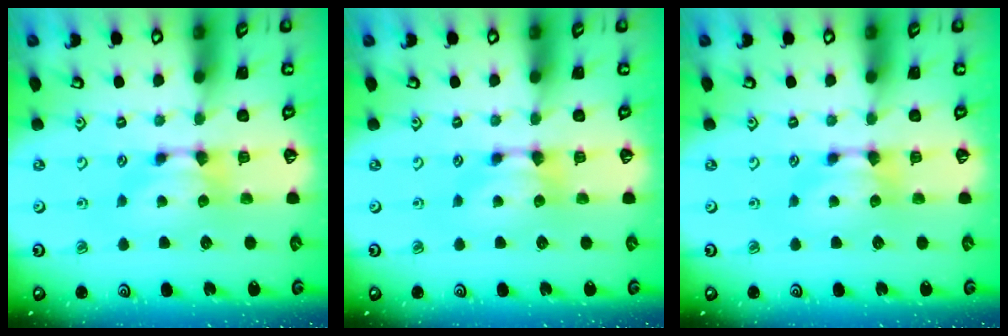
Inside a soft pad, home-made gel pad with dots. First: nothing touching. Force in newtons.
{"total": 0.0}
{"total": 0.0}